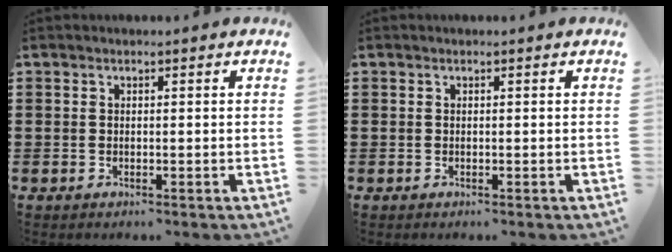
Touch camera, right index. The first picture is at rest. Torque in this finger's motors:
{"motor_torque": [0.01, 0.06, 0.00, 0.00]}